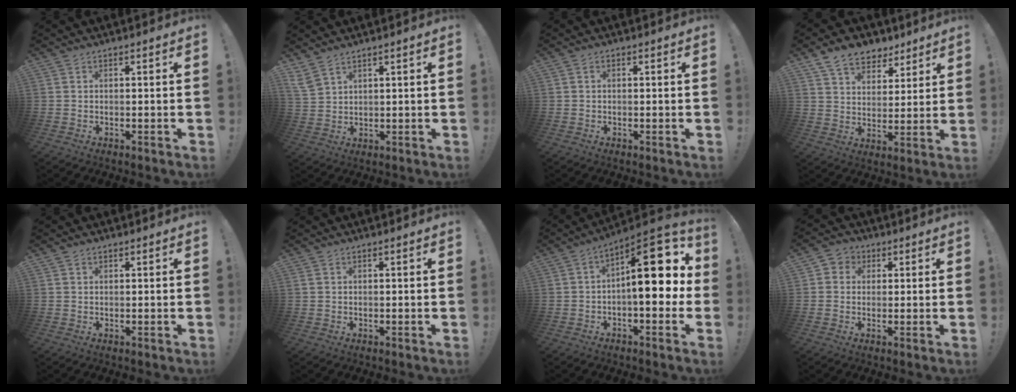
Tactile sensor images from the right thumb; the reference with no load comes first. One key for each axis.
{"total": 5.0, "fx": 4.0, "fy": 2.0, "fz": 2.3, "tx": -0.052, "ty": -0.017, "tz": 0.079}
{"total": 0.6, "fx": -0.1, "fy": 0.5, "fz": 0.3, "tx": -0.006, "ty": 0.003, "tz": -0.002}
{"total": 10.7, "fx": 7.7, "fy": 6.5, "fz": 3.6, "tx": -0.058, "ty": -0.050, "tz": 0.149}
{"total": 0.7, "fx": 0.6, "fy": 0.4, "fz": 0.1, "tx": 0.003, "ty": -0.002, "tz": 0.010}
{"total": 0.6, "fx": 0.3, "fy": 0.5, "fz": 0.2, "tx": -0.009, "ty": 0.003, "tz": 0.007}
{"total": 18.7, "fx": 2.9, "fy": 7.7, "fz": 16.8, "tx": -0.224, "ty": -0.017, "tz": 0.047}
{"total": 4.3, "fx": 0.4, "fy": 4.1, "fz": 1.2, "tx": -0.013, "ty": 0.004, "tz": 0.007}